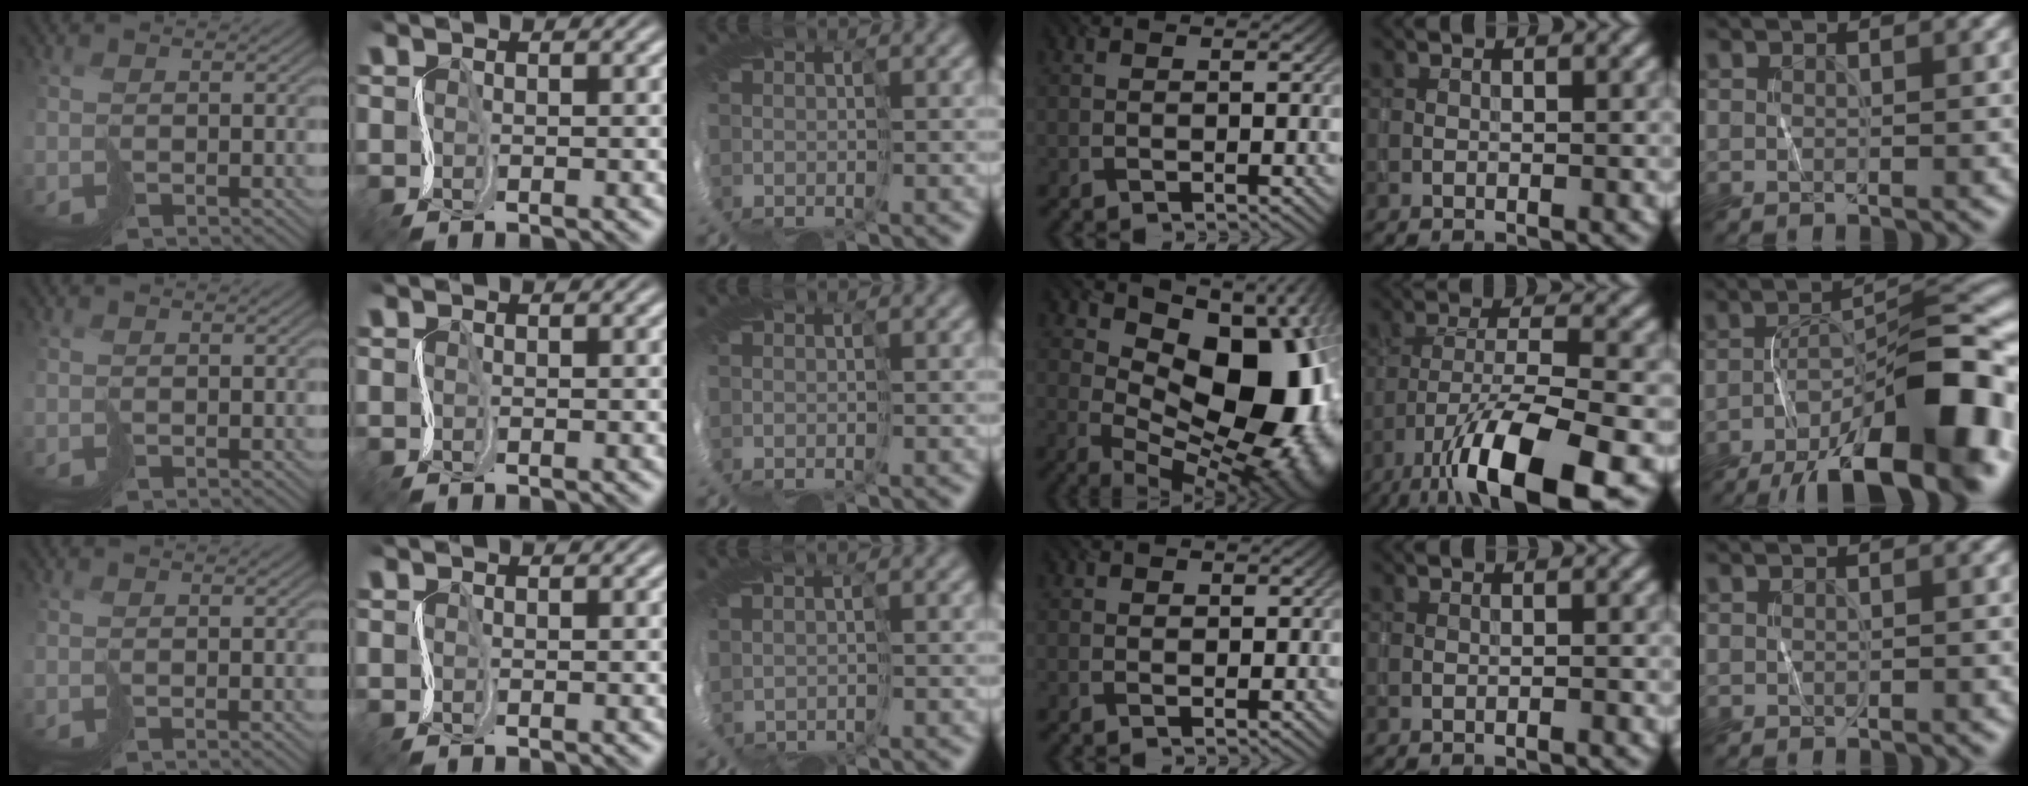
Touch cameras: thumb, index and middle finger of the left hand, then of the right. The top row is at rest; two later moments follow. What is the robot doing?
{"motion": "cut", "object": "wrapping paper"}